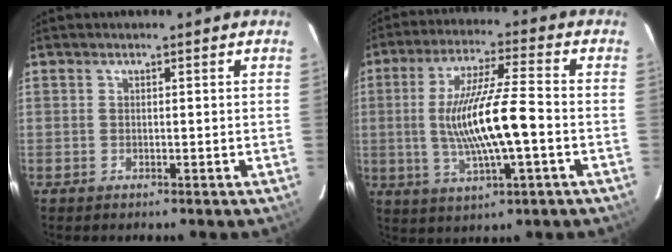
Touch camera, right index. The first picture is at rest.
{"total": 14.0, "force": [-2.0, 1.8, 13.7], "torque": [-0.260, -0.005, -0.030]}